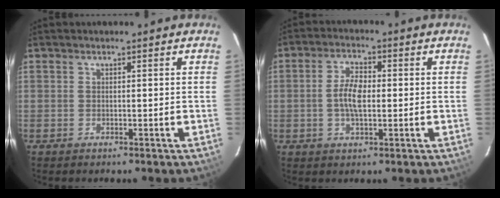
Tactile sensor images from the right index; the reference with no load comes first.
{"total": 5.7, "force": [-0.3, 2.6, 5.1], "torque": [-0.100, 0.006, -0.006]}